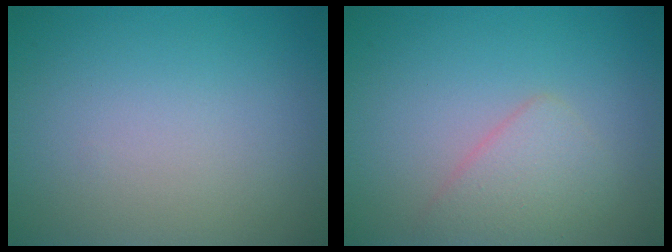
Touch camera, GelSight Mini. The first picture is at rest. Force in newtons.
{"total": 2.4, "press": 2.4, "slide": 0.1}